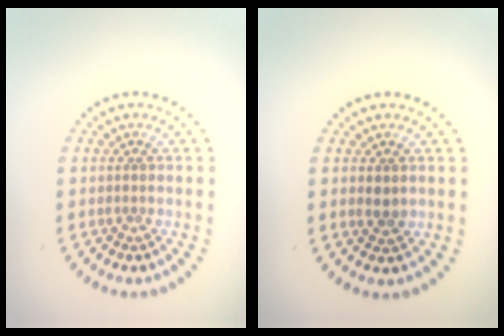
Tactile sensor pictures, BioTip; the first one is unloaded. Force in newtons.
{"total": 1.2, "press": 1.2, "slide": 0.2}